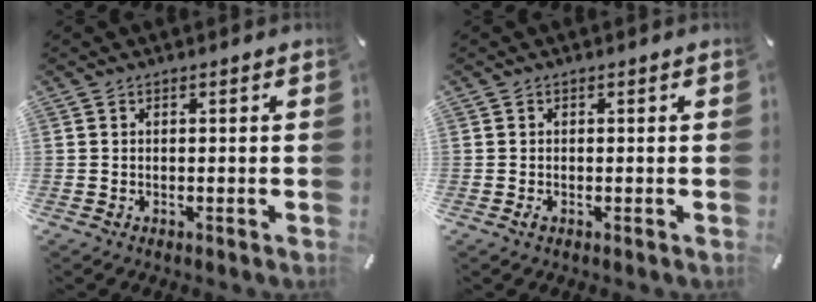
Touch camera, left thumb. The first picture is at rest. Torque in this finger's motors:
{"motor_torque": [0.04, 0.62, 0.20, 0.18, 0.00]}